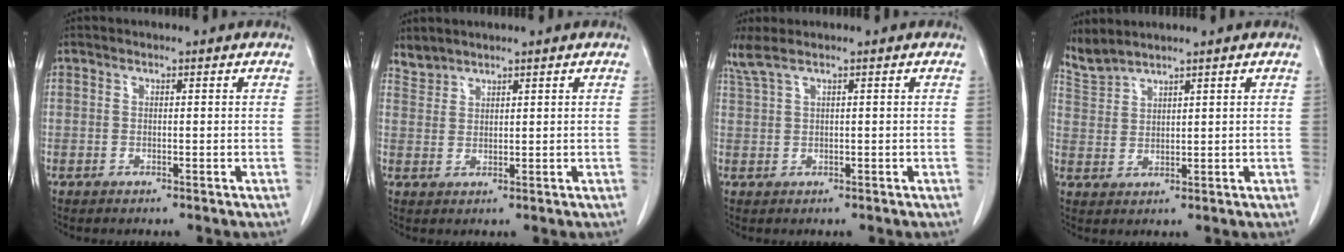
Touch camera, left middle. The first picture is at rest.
{"total": 2.2, "force": [2.1, 0.4, -0.3], "torque": [0.005, 0.006, 0.046]}
{"total": 2.3, "force": [1.7, -0.1, 1.6], "torque": [-0.051, 0.019, 0.046]}
{"total": 3.5, "force": [3.5, -0.4, 0.0], "torque": [-0.014, 0.006, 0.083]}